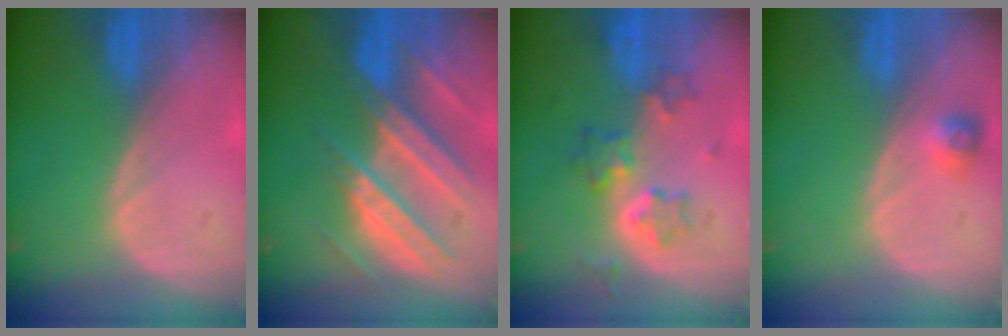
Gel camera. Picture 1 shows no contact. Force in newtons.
{"total": 10.4, "press": 9.1, "slide": 5.0}
{"total": 5.7, "press": 5.7, "slide": 0.6}
{"total": 2.5, "press": 2.3, "slide": 1.0}